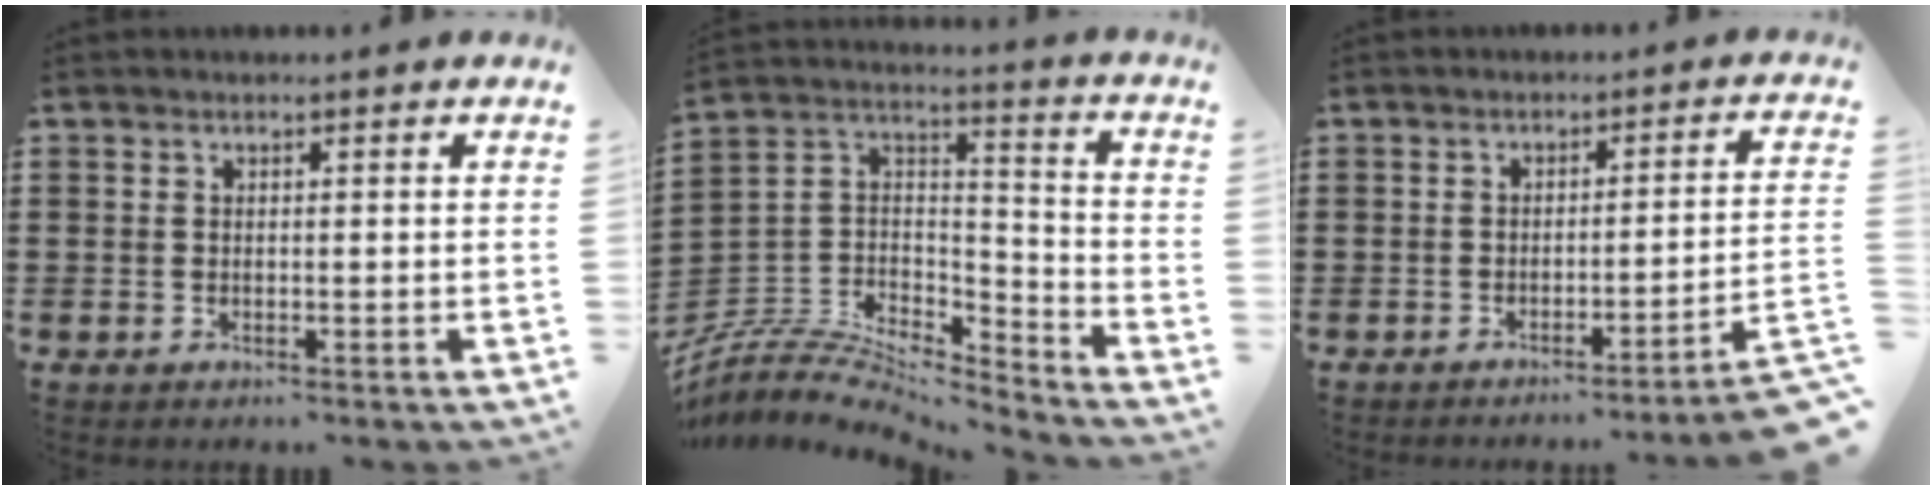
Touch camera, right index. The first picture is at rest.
{"total": 7.3, "force": [-6.4, 2.7, 2.3], "torque": [-0.061, 0.005, -0.129]}
{"total": 3.6, "force": [-2.6, -0.6, 2.5], "torque": [-0.044, -0.016, -0.053]}